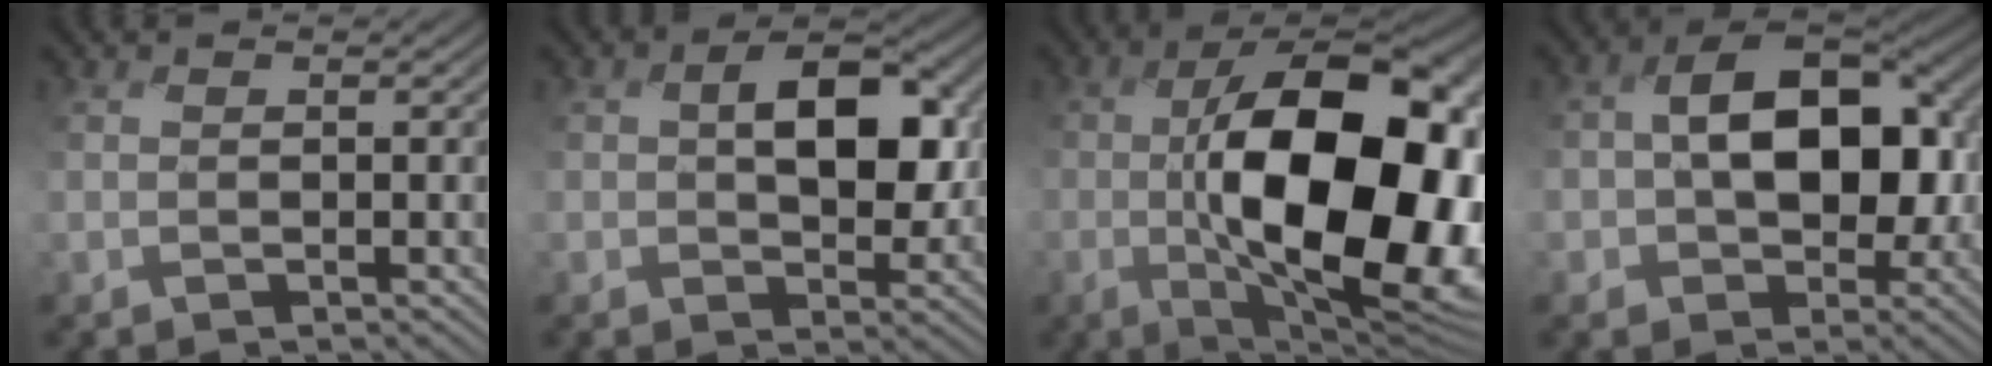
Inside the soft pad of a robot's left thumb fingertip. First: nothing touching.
{"total": 8.2, "force": [1.2, 5.1, 6.3], "torque": [-0.108, -0.004, 0.019]}
{"total": 17.8, "force": [-1.4, 8.8, 15.4], "torque": [-0.245, -0.010, -0.018]}
{"total": 12.2, "force": [-0.2, 8.0, 9.2], "torque": [-0.138, 0.005, -0.007]}